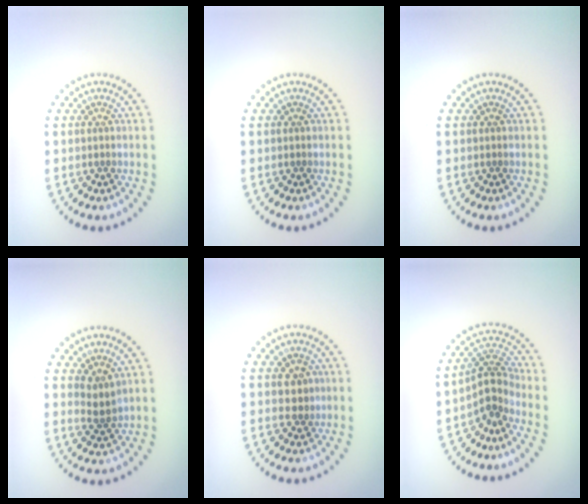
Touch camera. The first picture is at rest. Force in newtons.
{"total": 0.0}
{"total": 0.0}
{"total": 1.6, "press": 1.2, "slide": 1.1}
{"total": 1.7, "press": 1.6, "slide": 0.5}
{"total": 2.9, "press": 2.0, "slide": 2.1}